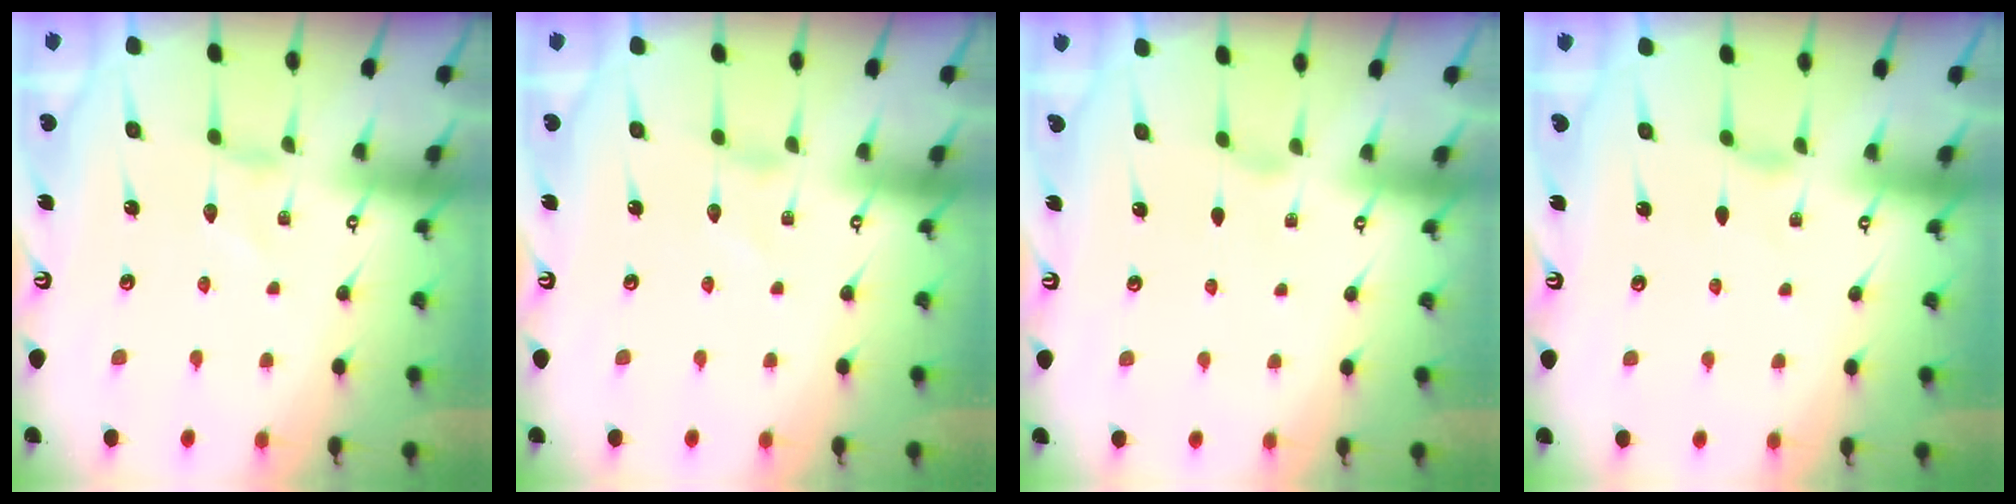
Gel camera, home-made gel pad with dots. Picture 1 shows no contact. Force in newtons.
{"total": 0.0}
{"total": 1.6, "press": 1.5, "slide": 0.5}
{"total": 1.9, "press": 1.9, "slide": 0.4}